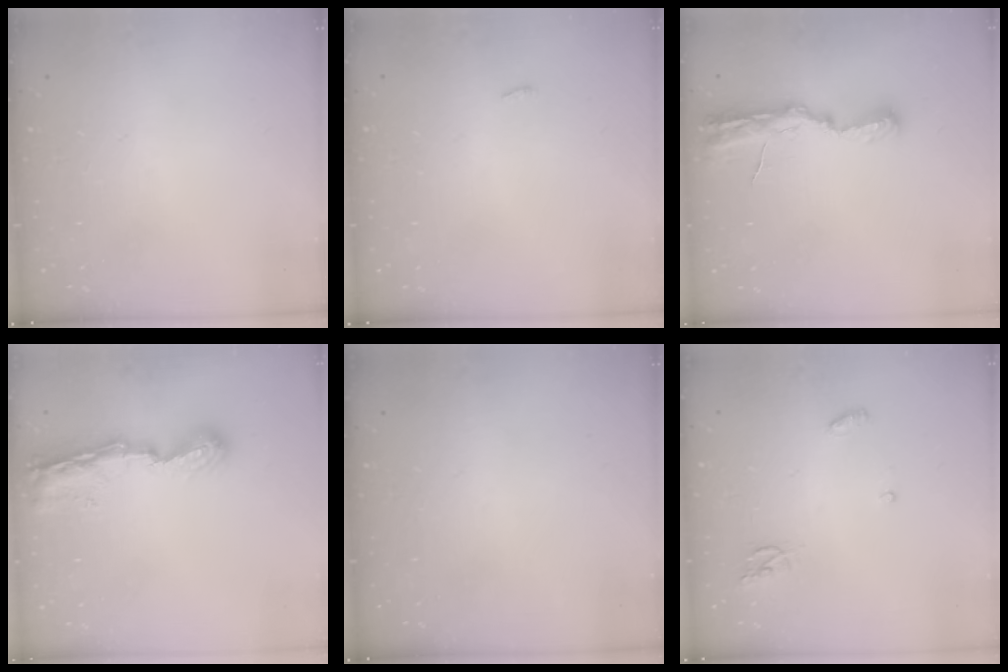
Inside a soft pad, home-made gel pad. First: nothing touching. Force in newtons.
{"total": 6.7, "press": 1.4, "slide": 6.6}
{"total": 8.1, "press": 8.1, "slide": 0.8}
{"total": 8.9, "press": 8.9, "slide": 0.9}
{"total": 0.0}
{"total": 5.3, "press": 5.3, "slide": 0.3}